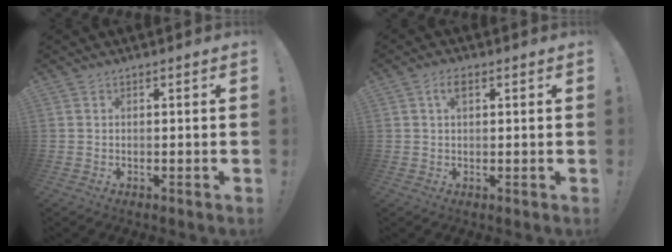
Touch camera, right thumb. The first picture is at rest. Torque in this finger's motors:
{"motor_torque": [-0.11, 0.11, -0.02, -0.01, 0.00]}